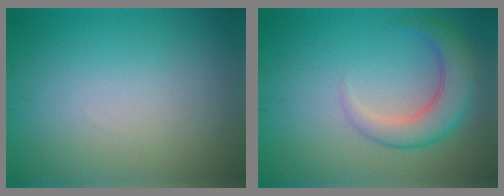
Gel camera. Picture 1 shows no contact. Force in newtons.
{"total": 4.5, "press": 4.5, "slide": 0.2}